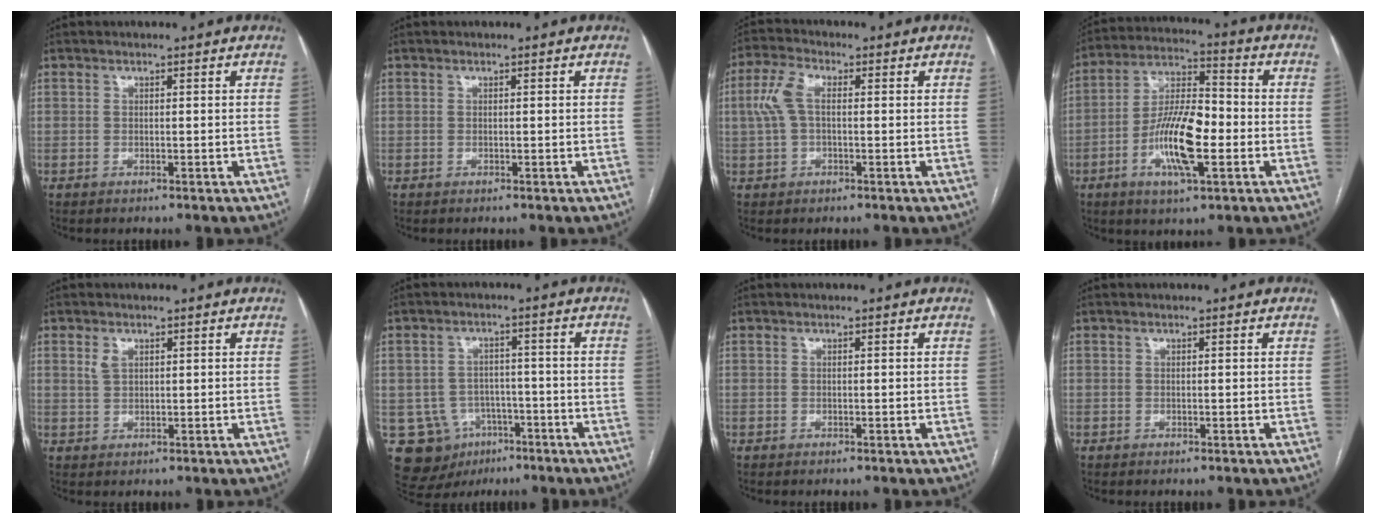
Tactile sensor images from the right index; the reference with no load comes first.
{"total": 0.0}
{"total": 5.2, "force": [0.5, 2.5, 4.5], "torque": [-0.120, 0.024, 0.009]}
{"total": 12.9, "force": [-3.4, 3.5, 11.9], "torque": [-0.232, 0.007, -0.061]}
{"total": 1.8, "force": [0.9, 1.1, 1.2], "torque": [-0.027, 0.004, 0.022]}
{"total": 11.4, "force": [-4.8, 9.7, 3.5], "torque": [-0.067, 0.022, -0.060]}
{"total": 0.0}
{"total": 0.0}